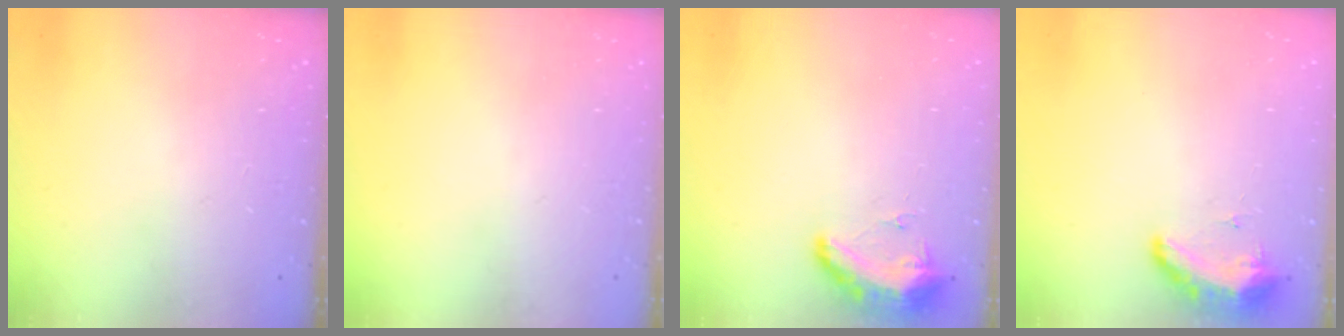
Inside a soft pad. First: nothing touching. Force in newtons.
{"total": 0.0}
{"total": 14.6, "press": 10.5, "slide": 10.2}
{"total": 8.5, "press": 8.3, "slide": 1.6}